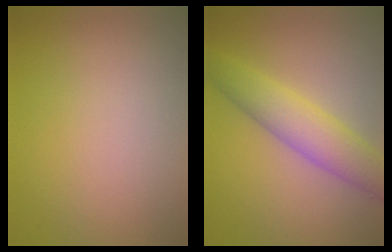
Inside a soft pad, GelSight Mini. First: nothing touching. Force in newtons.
{"total": 5.1, "press": 5.1, "slide": 0.1}